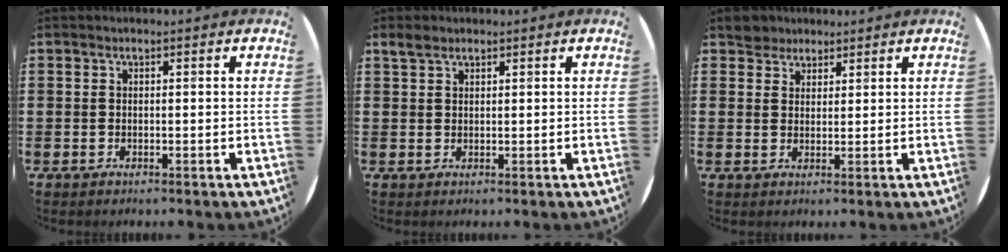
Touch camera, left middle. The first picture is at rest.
{"total": 1.8, "force": [1.5, 0.8, 0.6], "torque": [-0.005, 0.001, 0.026]}
{"total": 3.0, "force": [2.7, 1.4, -0.2], "torque": [0.005, 0.003, 0.052]}